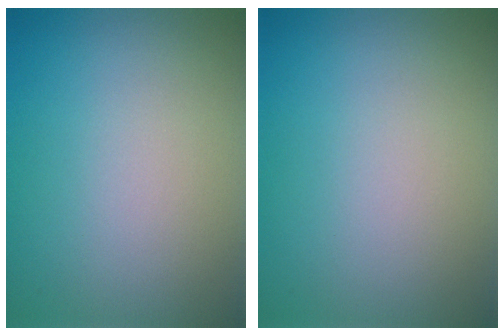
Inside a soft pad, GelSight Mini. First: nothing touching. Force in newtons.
{"total": 0.0}